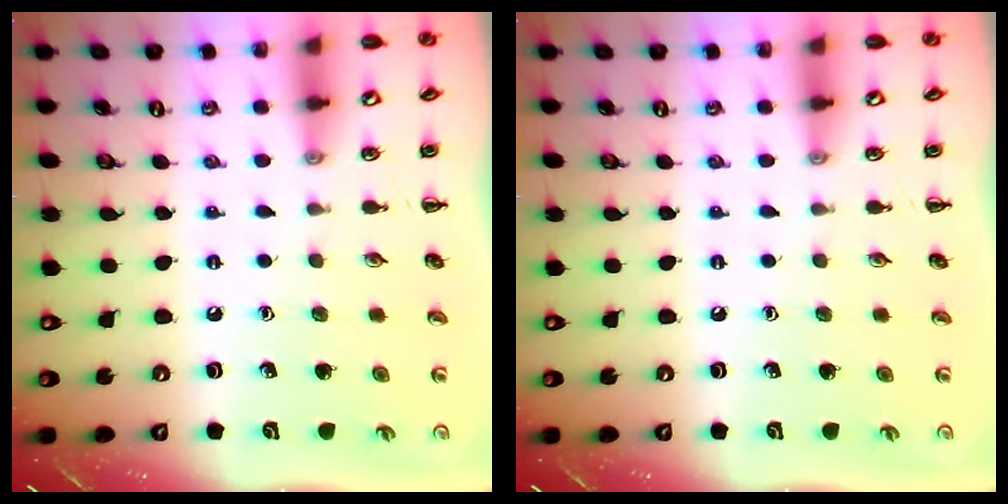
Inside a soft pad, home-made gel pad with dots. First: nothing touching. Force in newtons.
{"total": 0.0}